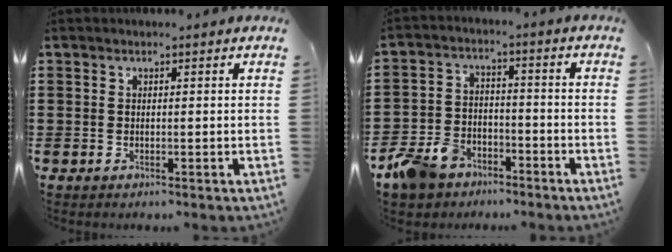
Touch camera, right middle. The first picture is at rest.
{"total": 7.1, "force": [-5.7, 3.7, 2.1], "torque": [-0.074, 0.013, -0.120]}